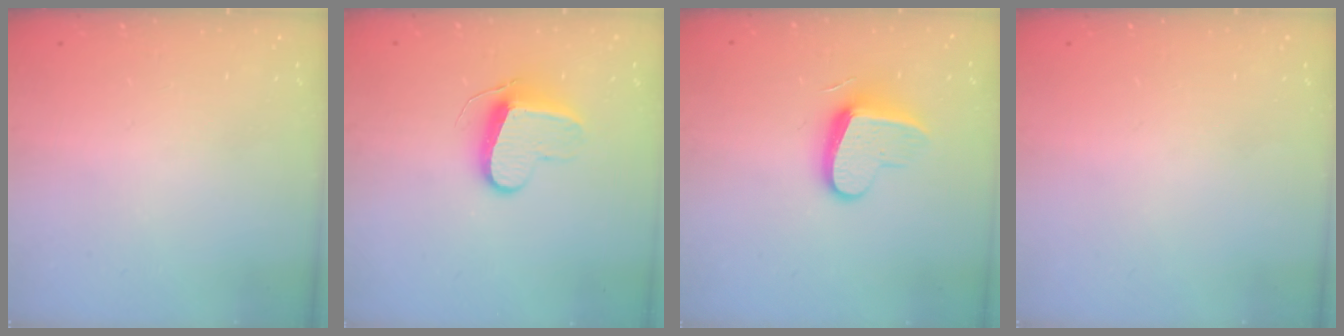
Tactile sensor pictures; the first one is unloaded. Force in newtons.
{"total": 9.7, "press": 9.7, "slide": 0.4}
{"total": 11.6, "press": 11.6, "slide": 0.5}
{"total": 0.0}